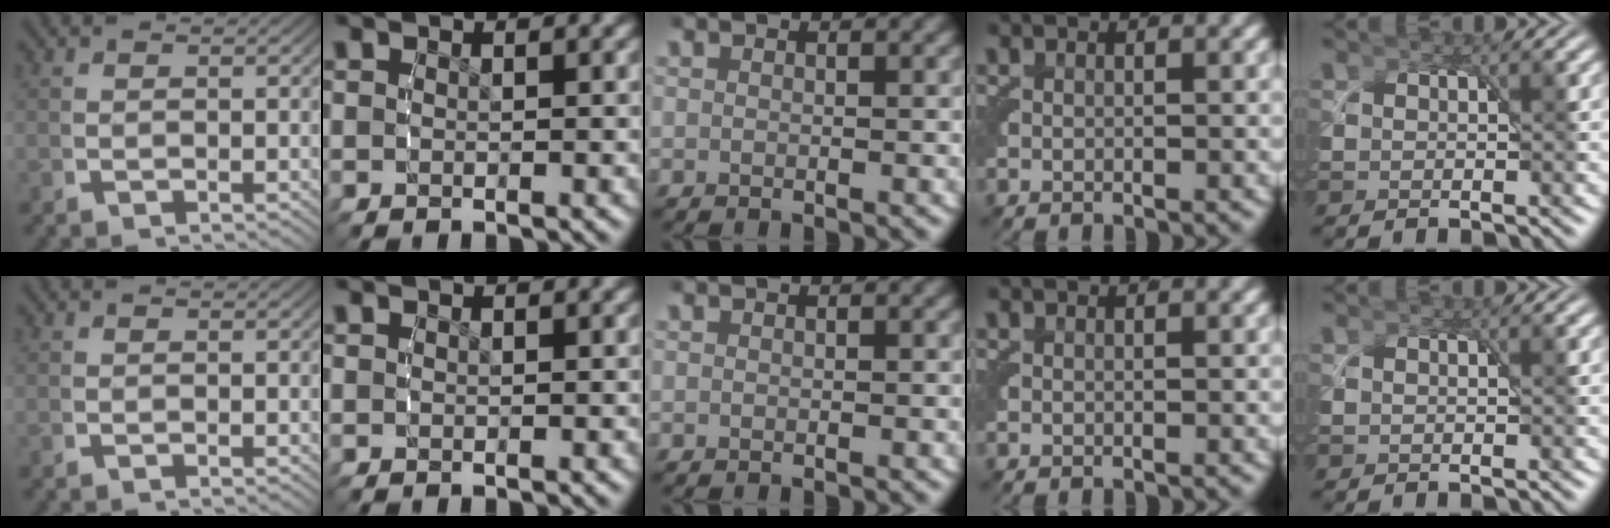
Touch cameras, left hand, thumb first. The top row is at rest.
{}